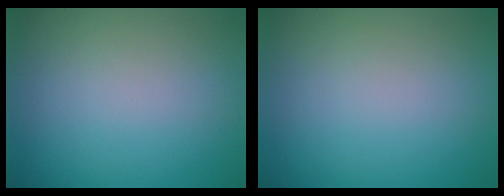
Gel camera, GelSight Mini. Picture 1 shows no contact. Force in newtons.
{"total": 0.0}